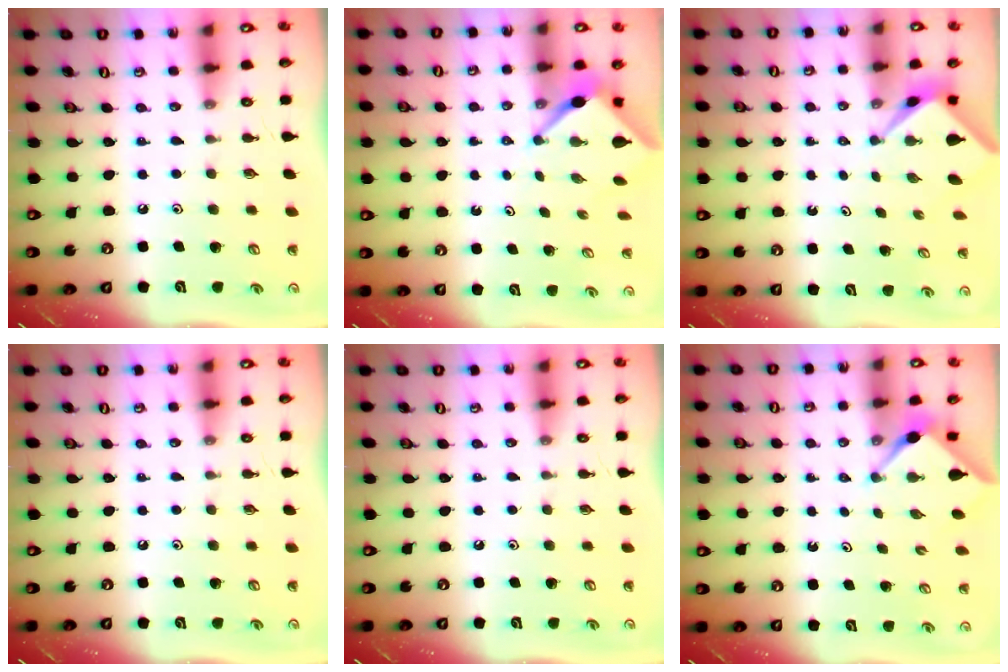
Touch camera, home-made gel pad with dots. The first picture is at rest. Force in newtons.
{"total": 3.3, "press": 3.3, "slide": 0.1}
{"total": 1.7, "press": 1.7, "slide": 0.2}
{"total": 0.0}
{"total": 0.0}
{"total": 2.9, "press": 2.9, "slide": 0.4}